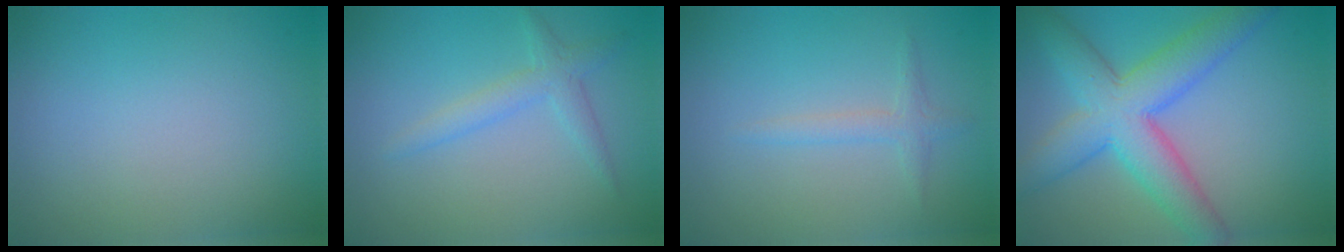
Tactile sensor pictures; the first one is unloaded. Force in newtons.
{"total": 2.2, "press": 2.2, "slide": 0.1}
{"total": 1.5, "press": 1.5, "slide": 0.1}
{"total": 8.0, "press": 8.0, "slide": 0.2}